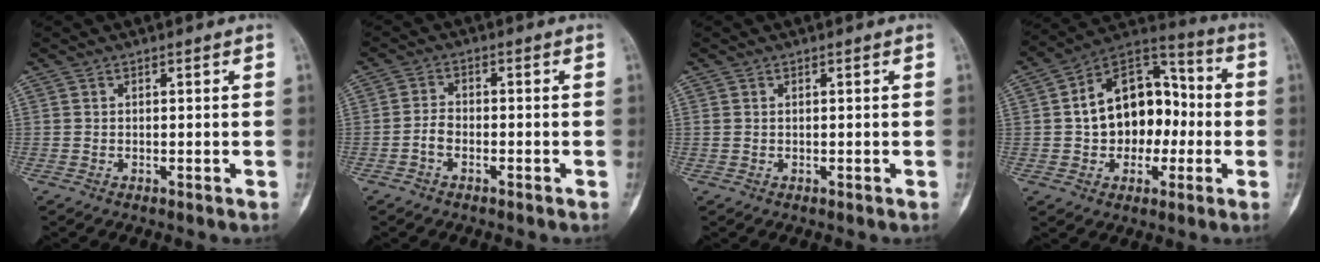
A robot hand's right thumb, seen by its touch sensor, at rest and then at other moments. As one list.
[{"total": 2.9, "force": [-1.4, 1.7, 1.8], "torque": [-0.032, 0.014, -0.032]}, {"total": 0.5, "force": [0.2, 0.3, 0.3], "torque": [-0.009, 0.007, 0.006]}, {"total": 18.0, "force": [-0.6, 12.4, 13.0], "torque": [-0.157, 0.042, -0.013]}]